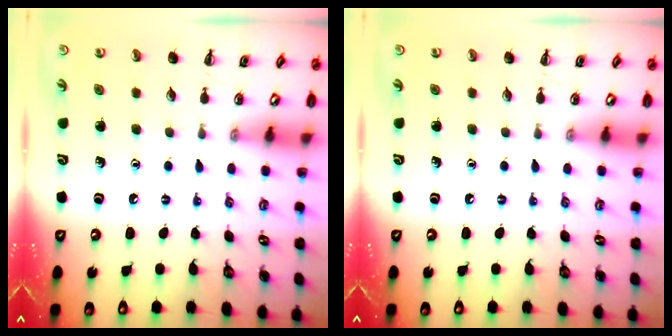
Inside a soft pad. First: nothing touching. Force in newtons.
{"total": 0.0}